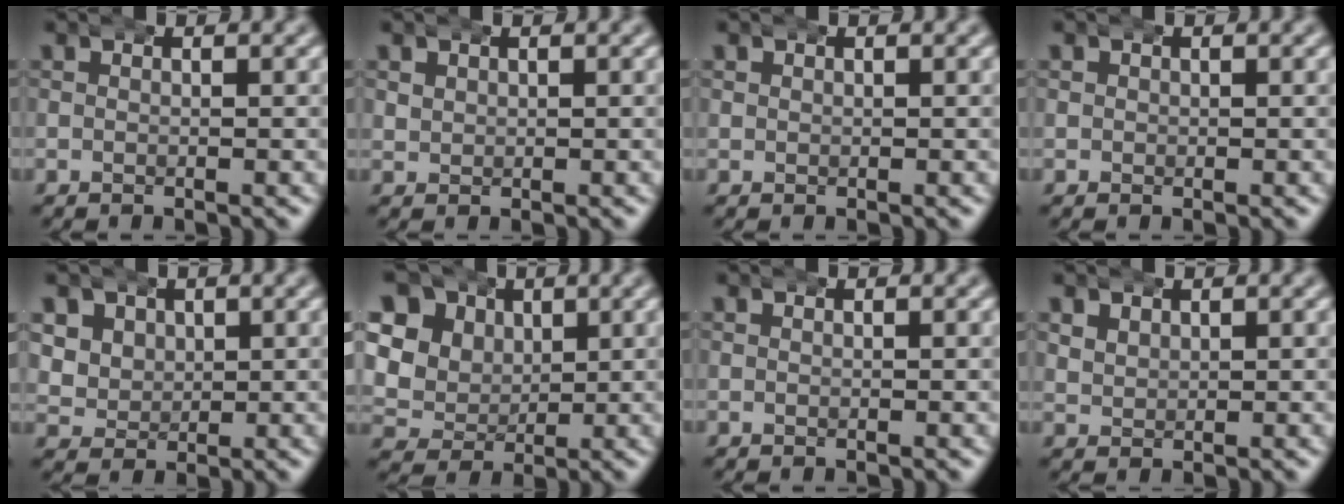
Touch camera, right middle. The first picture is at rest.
{"total": 1.2, "force": [0.5, 1.1, 0.3], "torque": [-0.011, -0.003, 0.014]}
{"total": 0.7, "force": [0.2, 0.6, 0.2], "torque": [-0.005, -0.001, 0.007]}
{"total": 1.0, "force": [0.1, 1.0, 0.3], "torque": [-0.008, -0.002, 0.004]}
{"total": 7.4, "force": [0.9, 6.8, 2.7], "torque": [-0.084, -0.023, 0.015]}
{"total": 13.7, "force": [2.9, 12.1, 5.6], "torque": [-0.144, -0.009, 0.033]}
{"total": 0.0}
{"total": 1.9, "force": [0.9, 1.6, 0.6], "torque": [-0.020, -0.004, 0.020]}